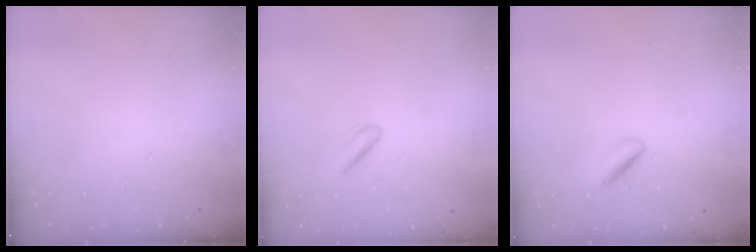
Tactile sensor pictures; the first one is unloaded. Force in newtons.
{"total": 2.4, "press": 2.1, "slide": 1.2}
{"total": 3.4, "press": 3.4, "slide": 0.5}